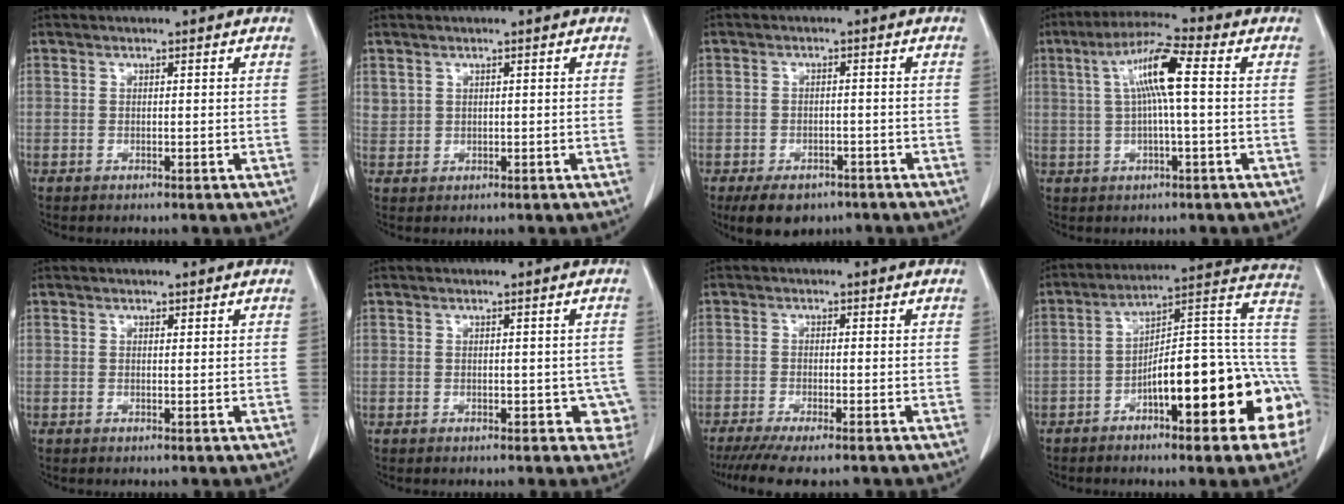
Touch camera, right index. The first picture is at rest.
{"total": 1.7, "force": [1.0, 1.4, 0.2], "torque": [0.008, 0.007, 0.019]}
{"total": 6.9, "force": [-4.9, 4.0, 2.9], "torque": [-0.040, 0.001, -0.068]}
{"total": 8.8, "force": [1.4, 0.6, 8.7], "torque": [-0.168, 0.021, 0.022]}
{"total": 0.0}
{"total": 3.5, "force": [-0.7, 2.4, 2.4], "torque": [-0.006, 0.014, -0.004]}
{"total": 7.4, "force": [-5.9, 0.6, 4.5], "torque": [-0.065, -0.017, -0.092]}
{"total": 20.4, "force": [-6.2, 5.1, 18.8], "torque": [-0.182, 0.039, -0.081]}